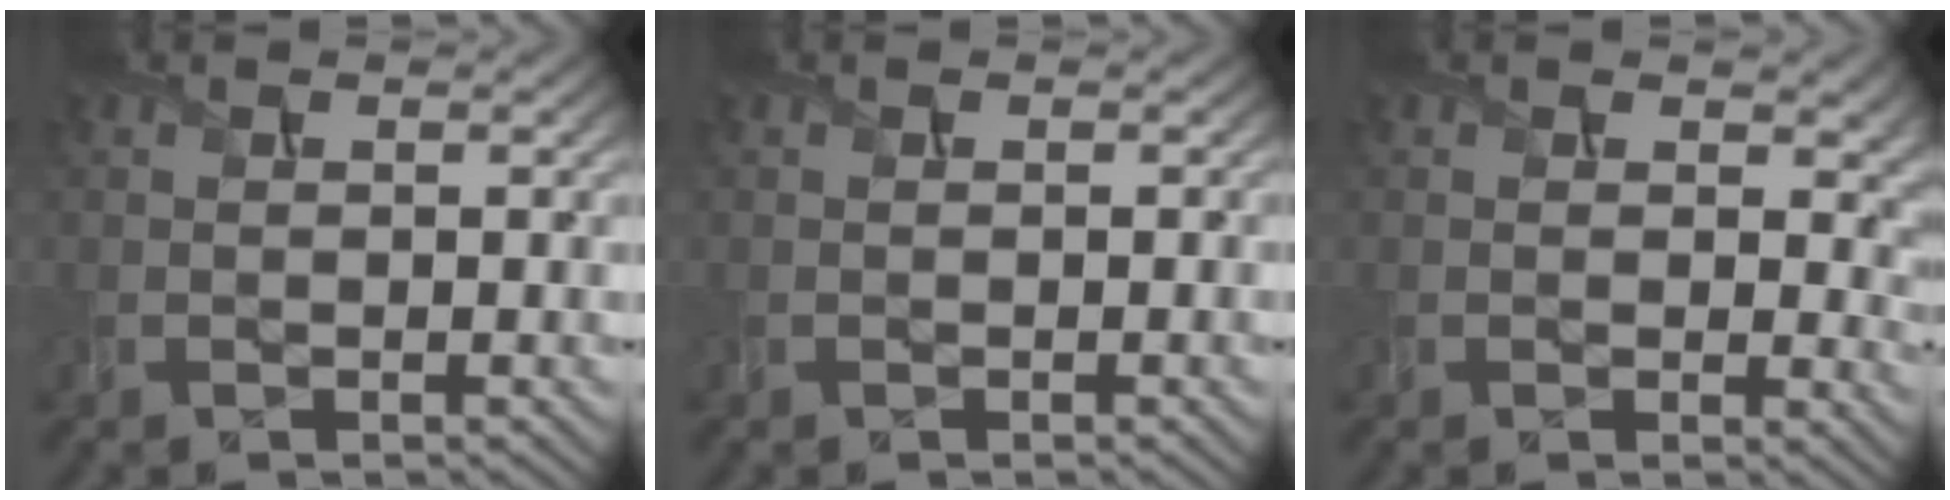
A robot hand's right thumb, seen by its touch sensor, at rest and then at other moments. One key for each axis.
{"total": 0.0}
{"total": 6.7, "fx": 1.9, "fy": 4.4, "fz": 4.6, "tx": -0.065, "ty": -0.019, "tz": 0.036}